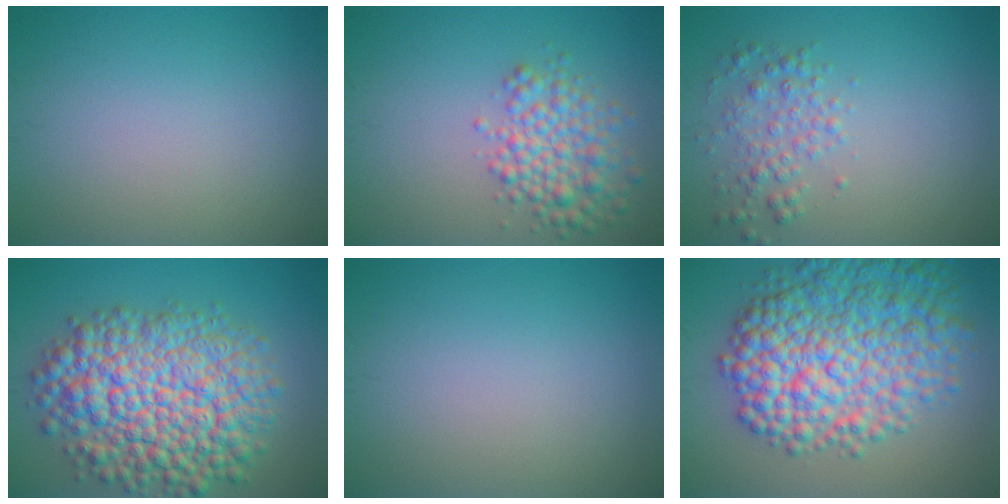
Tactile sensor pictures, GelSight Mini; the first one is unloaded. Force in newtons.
{"total": 4.5, "press": 4.5, "slide": 0.2}
{"total": 2.5, "press": 2.5, "slide": 0.1}
{"total": 12.2, "press": 12.2, "slide": 0.4}
{"total": 0.0}
{"total": 11.2, "press": 11.2, "slide": 0.2}